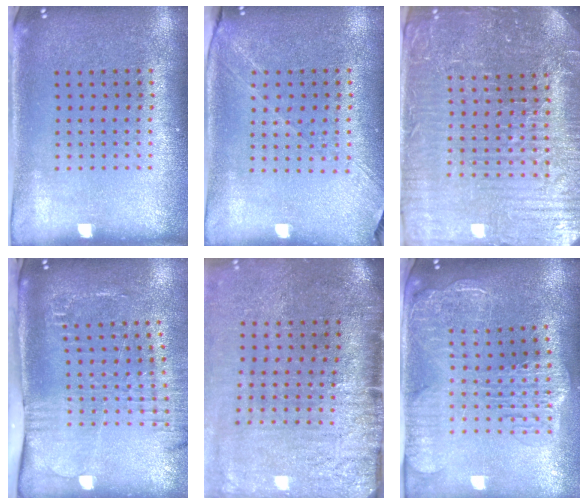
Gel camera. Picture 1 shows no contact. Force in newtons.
{"total": 1.3, "press": 1.2, "slide": 0.5}
{"total": 5.4, "press": 5.1, "slide": 1.8}
{"total": 2.6, "press": 2.1, "slide": 1.6}
{"total": 4.5, "press": 3.7, "slide": 2.6}
{"total": 2.9, "press": 2.4, "slide": 1.7}